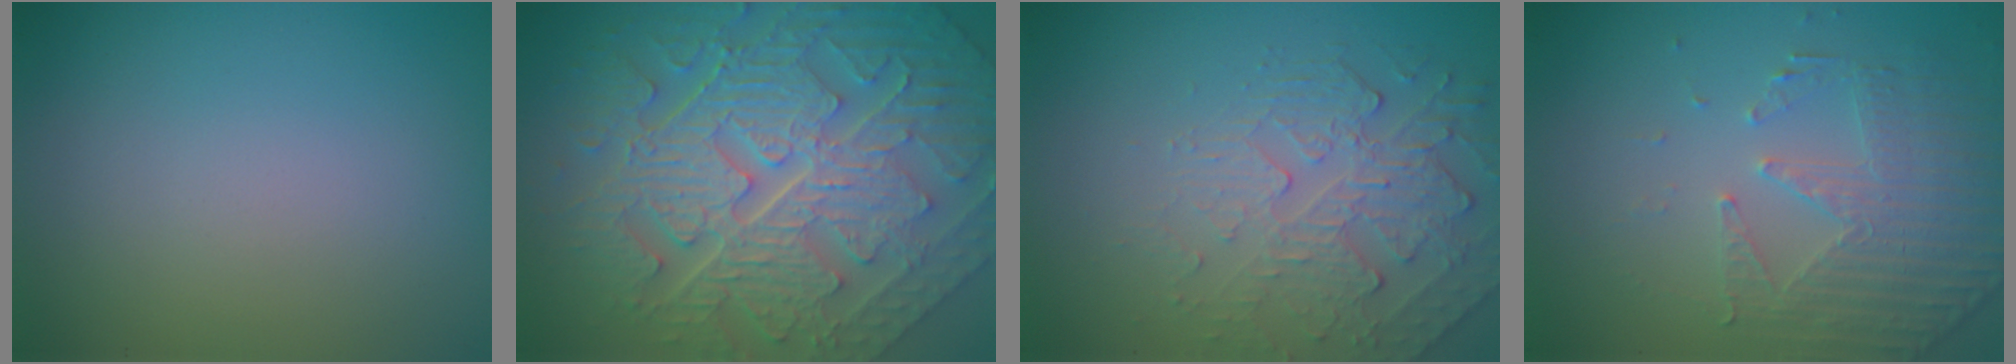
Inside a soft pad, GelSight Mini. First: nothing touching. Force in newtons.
{"total": 11.7, "press": 7.9, "slide": 8.6}
{"total": 2.7, "press": 2.1, "slide": 1.7}
{"total": 4.8, "press": 3.5, "slide": 3.4}